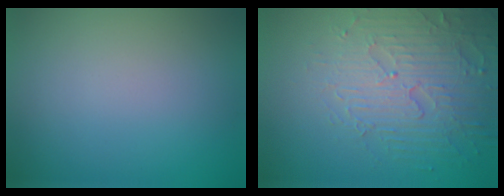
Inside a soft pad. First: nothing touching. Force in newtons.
{"total": 5.2, "press": 4.7, "slide": 2.1}